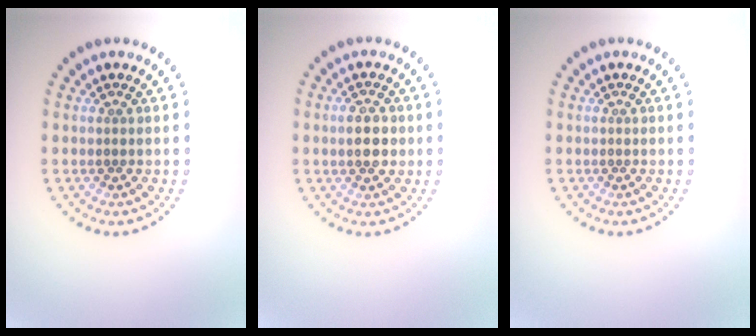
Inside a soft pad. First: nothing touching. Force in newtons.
{"total": 2.9, "press": 2.9, "slide": 0.1}
{"total": 0.0}